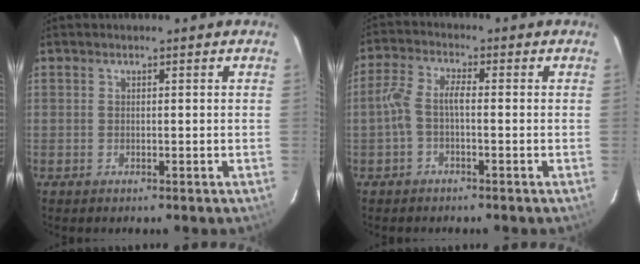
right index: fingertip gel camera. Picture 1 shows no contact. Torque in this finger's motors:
{"motor_torque": [0.64, -0.42, 0.41, 0.11]}